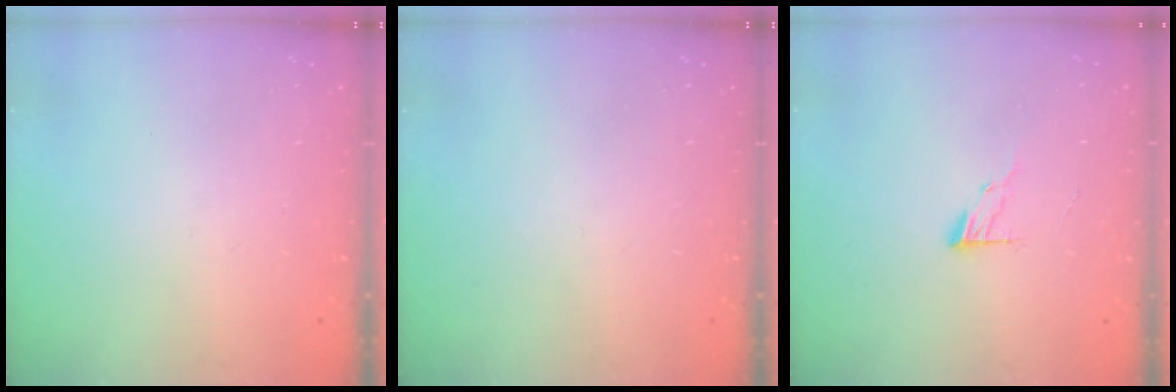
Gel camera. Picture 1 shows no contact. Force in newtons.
{"total": 0.0}
{"total": 7.9, "press": 7.9, "slide": 0.7}